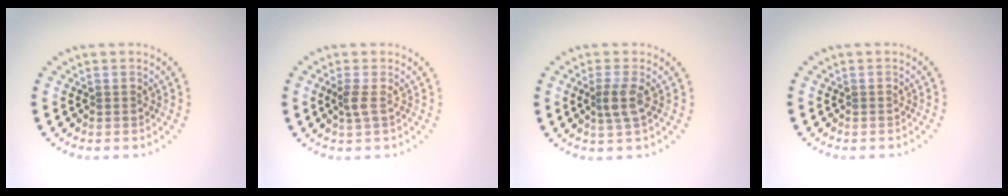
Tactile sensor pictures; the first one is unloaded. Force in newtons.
{"total": 1.3, "press": 1.0, "slide": 0.8}
{"total": 2.1, "press": 1.7, "slide": 1.1}
{"total": 0.0}